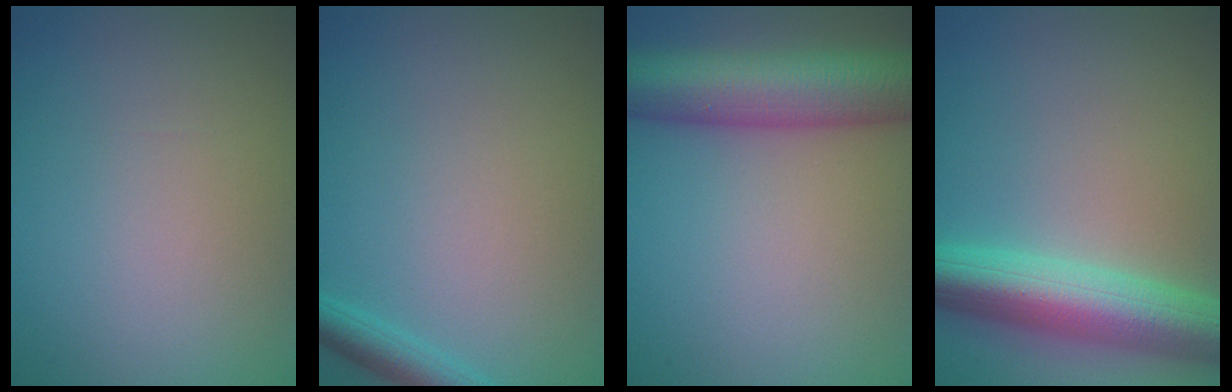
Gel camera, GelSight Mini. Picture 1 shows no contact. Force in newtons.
{"total": 2.1, "press": 2.1, "slide": 0.1}
{"total": 9.4, "press": 9.4, "slide": 0.4}
{"total": 8.2, "press": 8.1, "slide": 0.4}